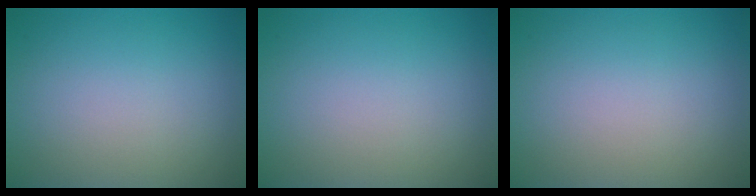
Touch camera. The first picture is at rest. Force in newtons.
{"total": 0.0}
{"total": 0.0}